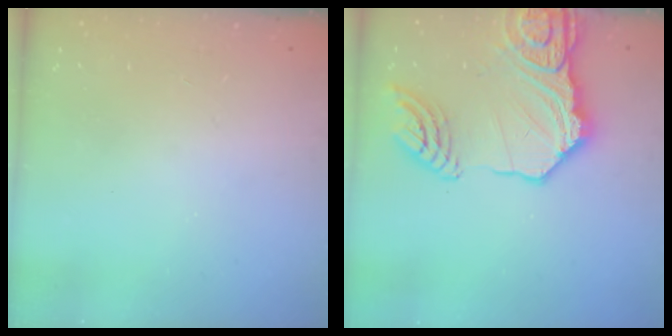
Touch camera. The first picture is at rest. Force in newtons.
{"total": 21.1, "press": 21.0, "slide": 2.4}